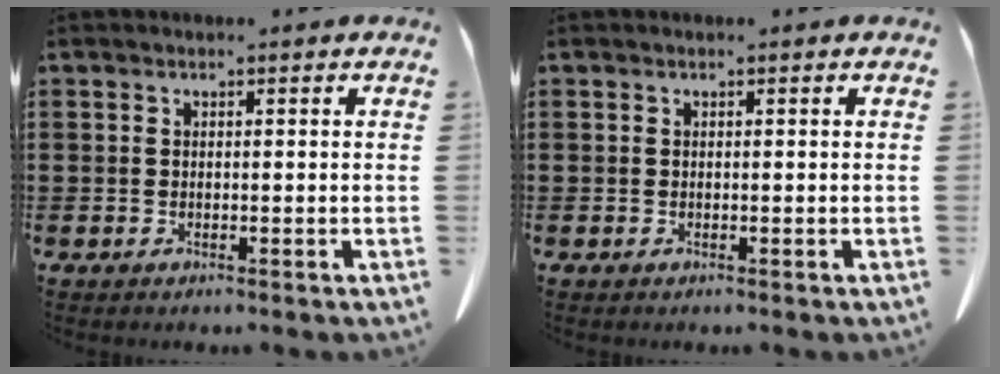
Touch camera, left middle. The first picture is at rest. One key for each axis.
{"total": 0.0}